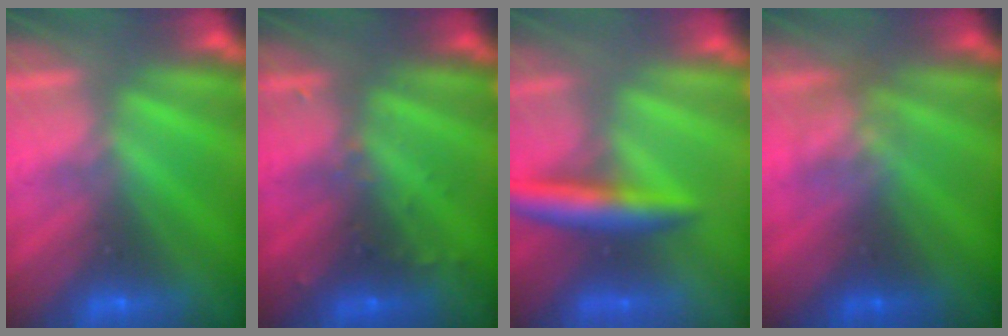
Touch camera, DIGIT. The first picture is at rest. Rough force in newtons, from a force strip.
{"total": 2.9}
{"total": 6.8}
{"total": 2.4}